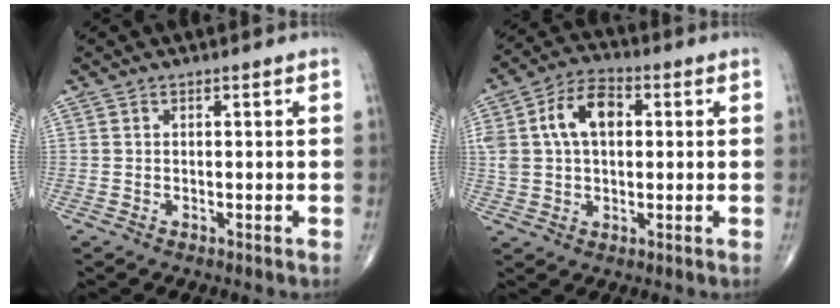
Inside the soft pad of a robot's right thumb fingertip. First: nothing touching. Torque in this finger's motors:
{"motor_torque": [1.14, 1.38, 1.02, 0.28, 0.08]}